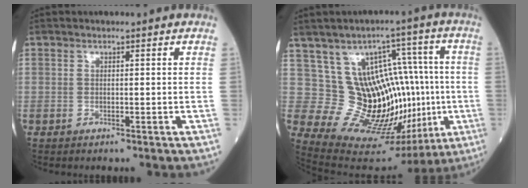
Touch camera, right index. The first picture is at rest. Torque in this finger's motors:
{"motor_torque": [1.04, 0.65, 0.22, 0.05]}